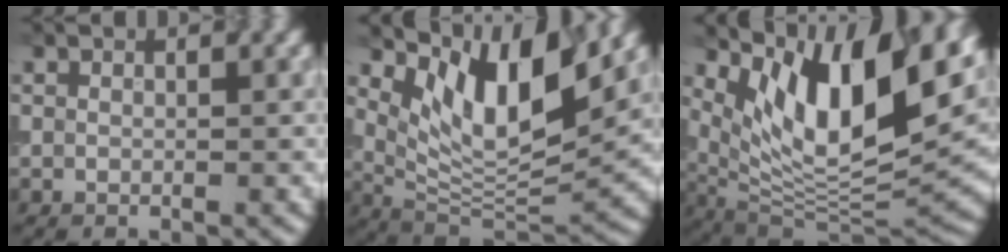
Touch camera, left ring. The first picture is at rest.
{"total": 9.5, "force": [5.0, 3.2, 7.4], "torque": [-0.125, -0.012, 0.098]}
{"total": 13.9, "force": [6.4, 5.1, 11.2], "torque": [-0.184, 0.001, 0.119]}